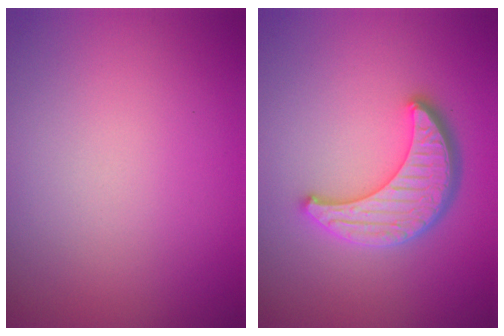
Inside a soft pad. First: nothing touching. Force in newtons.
{"total": 4.5, "press": 3.8, "slide": 2.4}